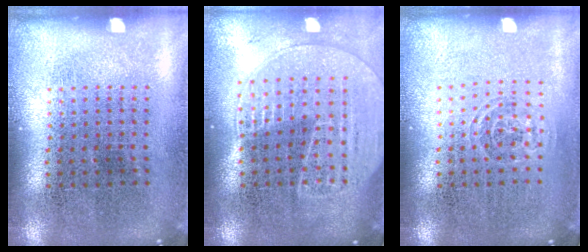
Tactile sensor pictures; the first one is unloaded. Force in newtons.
{"total": 1.8, "press": 1.7, "slide": 0.7}
{"total": 0.8, "press": 0.6, "slide": 0.6}